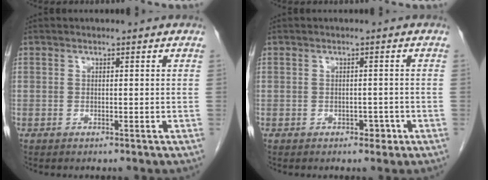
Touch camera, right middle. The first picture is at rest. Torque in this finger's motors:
{"motor_torque": [0.36, -0.14, 0.09, 0.02]}